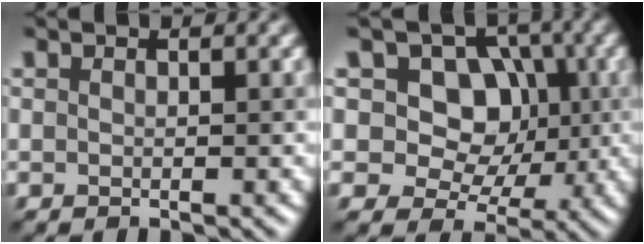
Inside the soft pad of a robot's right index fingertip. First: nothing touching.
{"total": 7.3, "force": [1.4, 6.0, 4.0], "torque": [-0.052, 0.013, 0.001]}